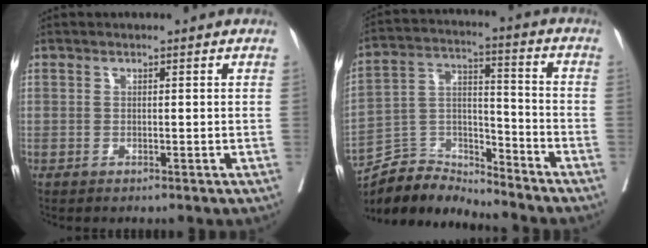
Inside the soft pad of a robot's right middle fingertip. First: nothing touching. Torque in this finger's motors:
{"motor_torque": [0.07, -0.08, 0.00, 0.00]}